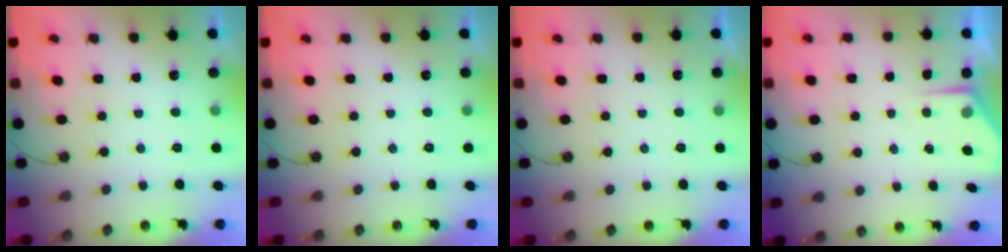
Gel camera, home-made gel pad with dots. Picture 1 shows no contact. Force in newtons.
{"total": 0.0}
{"total": 0.0}
{"total": 2.8, "press": 2.8, "slide": 0.4}